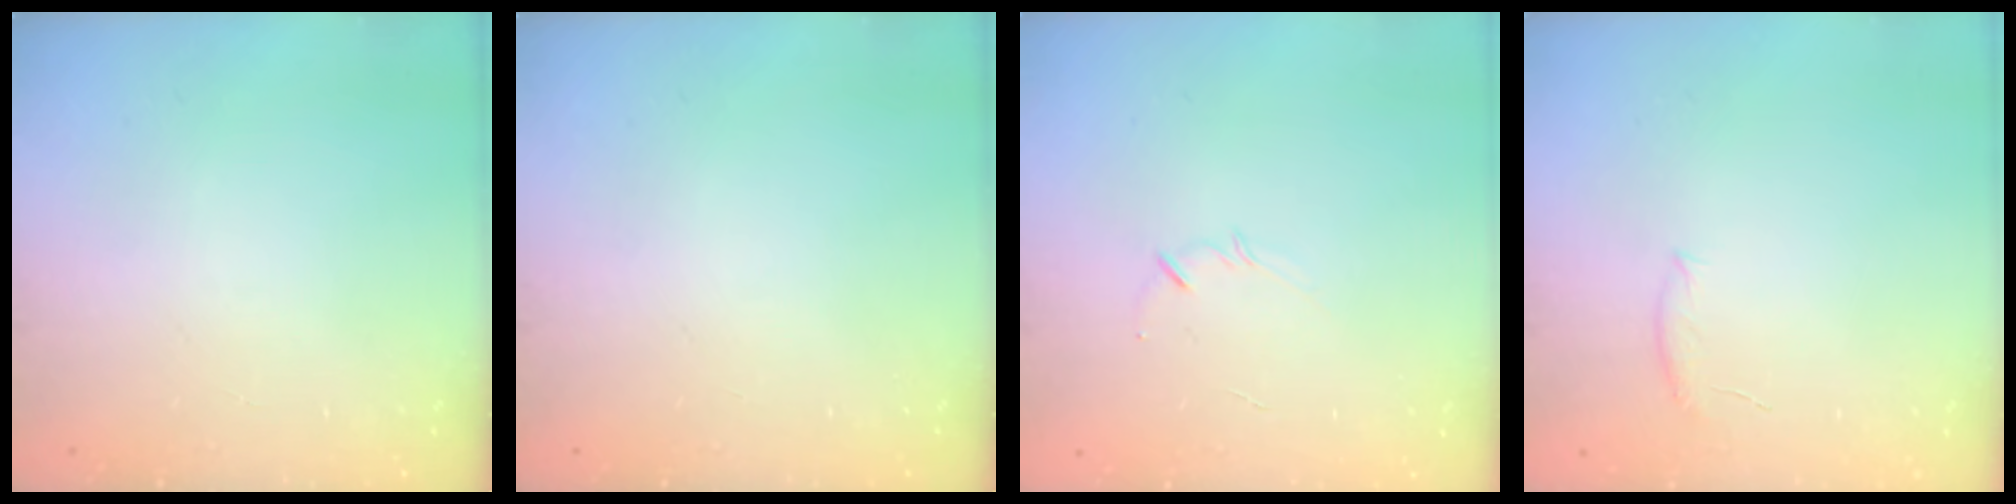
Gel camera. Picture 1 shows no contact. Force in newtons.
{"total": 0.0}
{"total": 2.4, "press": 2.3, "slide": 0.5}
{"total": 6.5, "press": 6.3, "slide": 1.2}